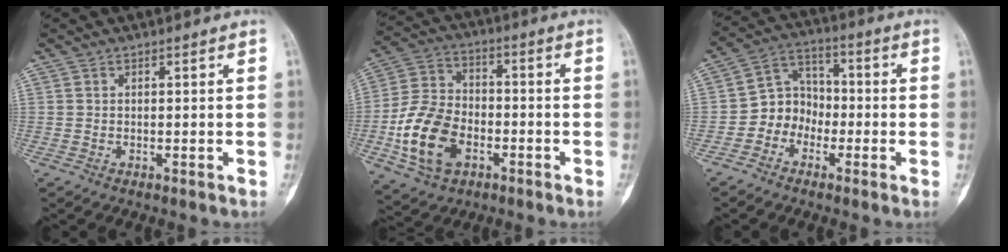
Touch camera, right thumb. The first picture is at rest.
{"total": 14.6, "force": [-4.7, 9.8, 9.7], "torque": [-0.176, 0.023, -0.087]}
{"total": 7.4, "force": [-2.8, 6.4, 2.6], "torque": [-0.006, 0.047, -0.064]}